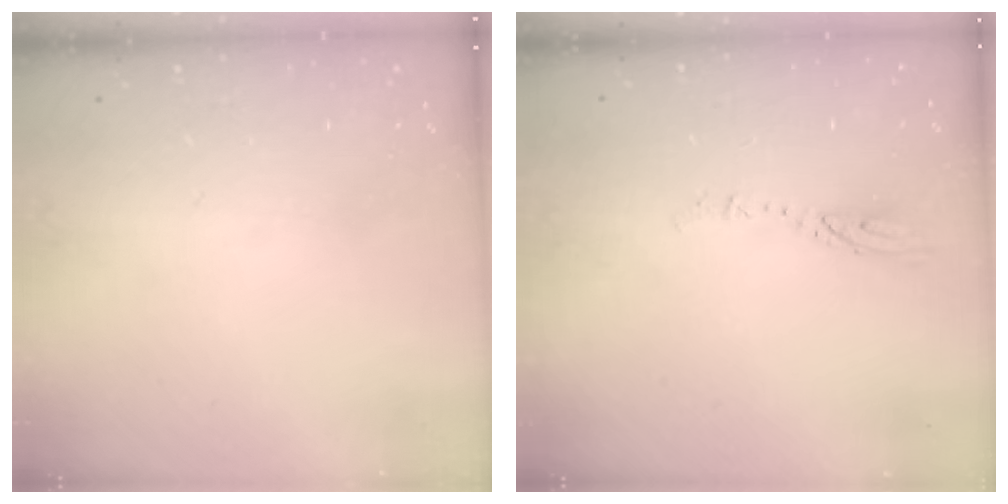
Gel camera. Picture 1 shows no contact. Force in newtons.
{"total": 3.1, "press": 3.1, "slide": 0.3}